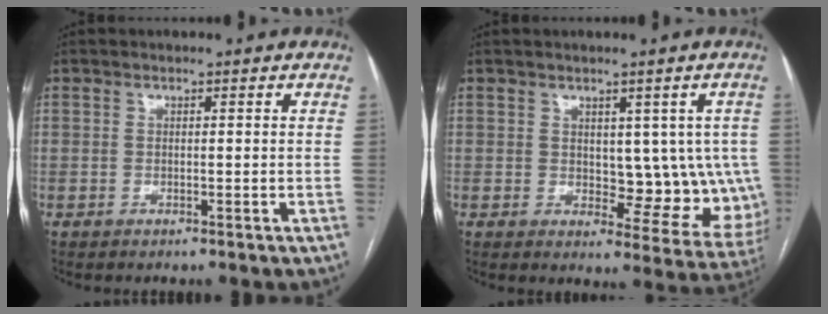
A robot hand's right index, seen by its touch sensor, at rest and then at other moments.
{"total": 9.7, "force": [0.9, 5.3, 8.0], "torque": [-0.073, 0.002, 0.022]}